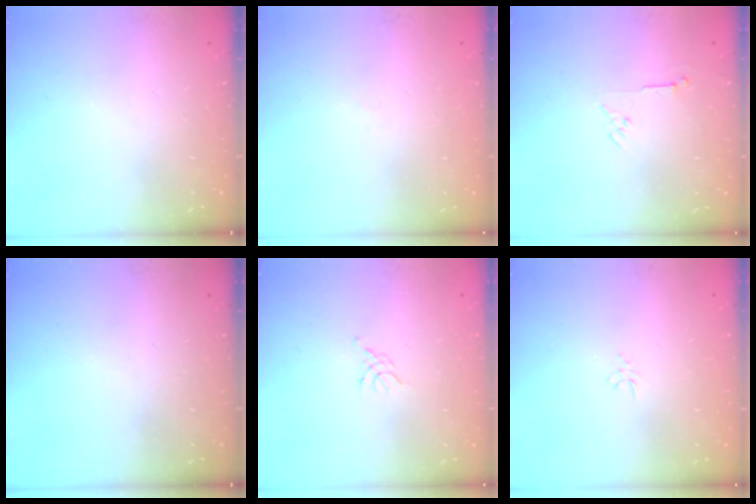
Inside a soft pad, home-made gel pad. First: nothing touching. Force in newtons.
{"total": 2.0, "press": 1.9, "slide": 0.5}
{"total": 3.5, "press": 3.4, "slide": 0.7}
{"total": 0.0}
{"total": 2.3, "press": 2.2, "slide": 0.5}
{"total": 2.9, "press": 2.9, "slide": 0.3}